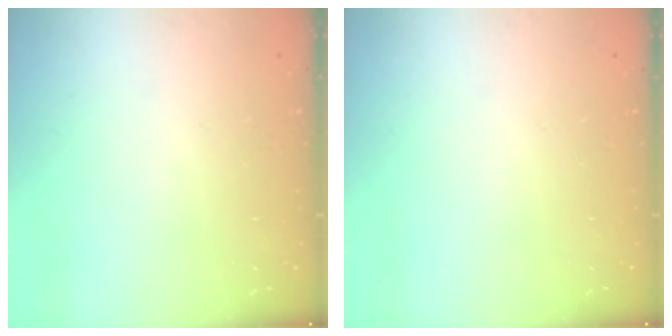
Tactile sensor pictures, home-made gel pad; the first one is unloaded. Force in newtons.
{"total": 0.0}